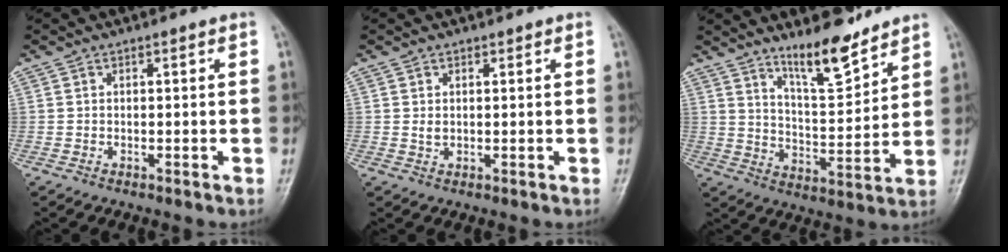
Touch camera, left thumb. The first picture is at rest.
{"total": 1.3, "force": [0.5, 1.0, 0.7], "torque": [-0.008, -0.004, 0.010]}
{"total": 10.5, "force": [8.3, 2.5, 5.9], "torque": [-0.083, -0.074, 0.149]}